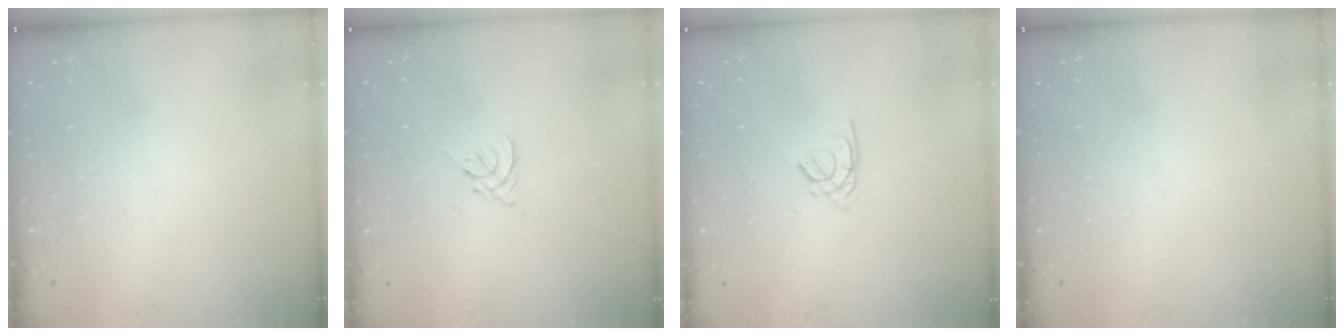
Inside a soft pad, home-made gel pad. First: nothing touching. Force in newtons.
{"total": 1.3, "press": 1.2, "slide": 0.6}
{"total": 1.3, "press": 1.3, "slide": 0.4}
{"total": 0.0}